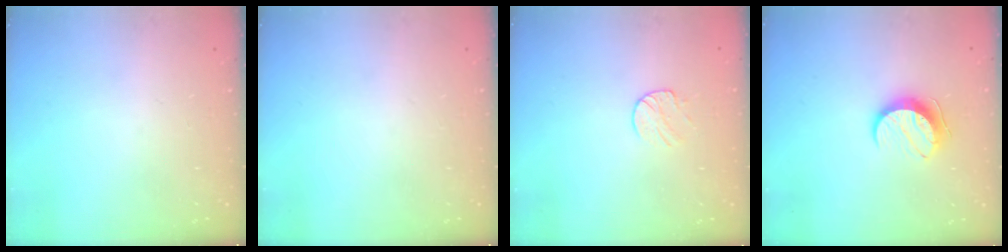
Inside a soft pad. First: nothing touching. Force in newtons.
{"total": 0.0}
{"total": 6.7, "press": 6.7, "slide": 0.6}
{"total": 10.3, "press": 10.2, "slide": 0.5}